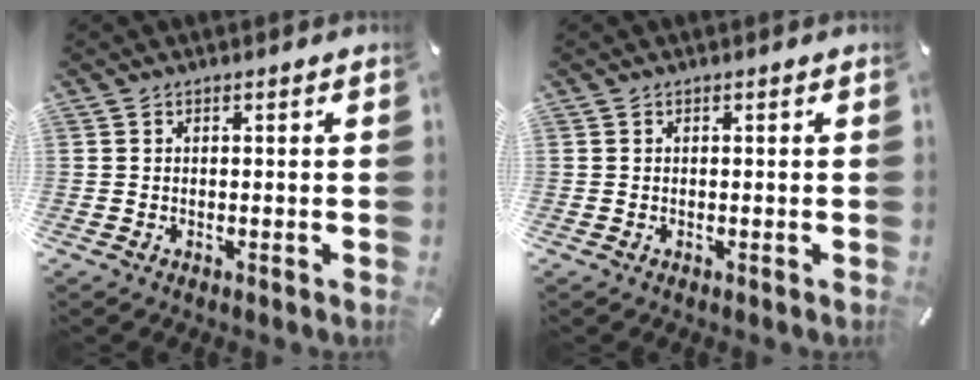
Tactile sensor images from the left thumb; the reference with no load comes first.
{"total": 0.0}